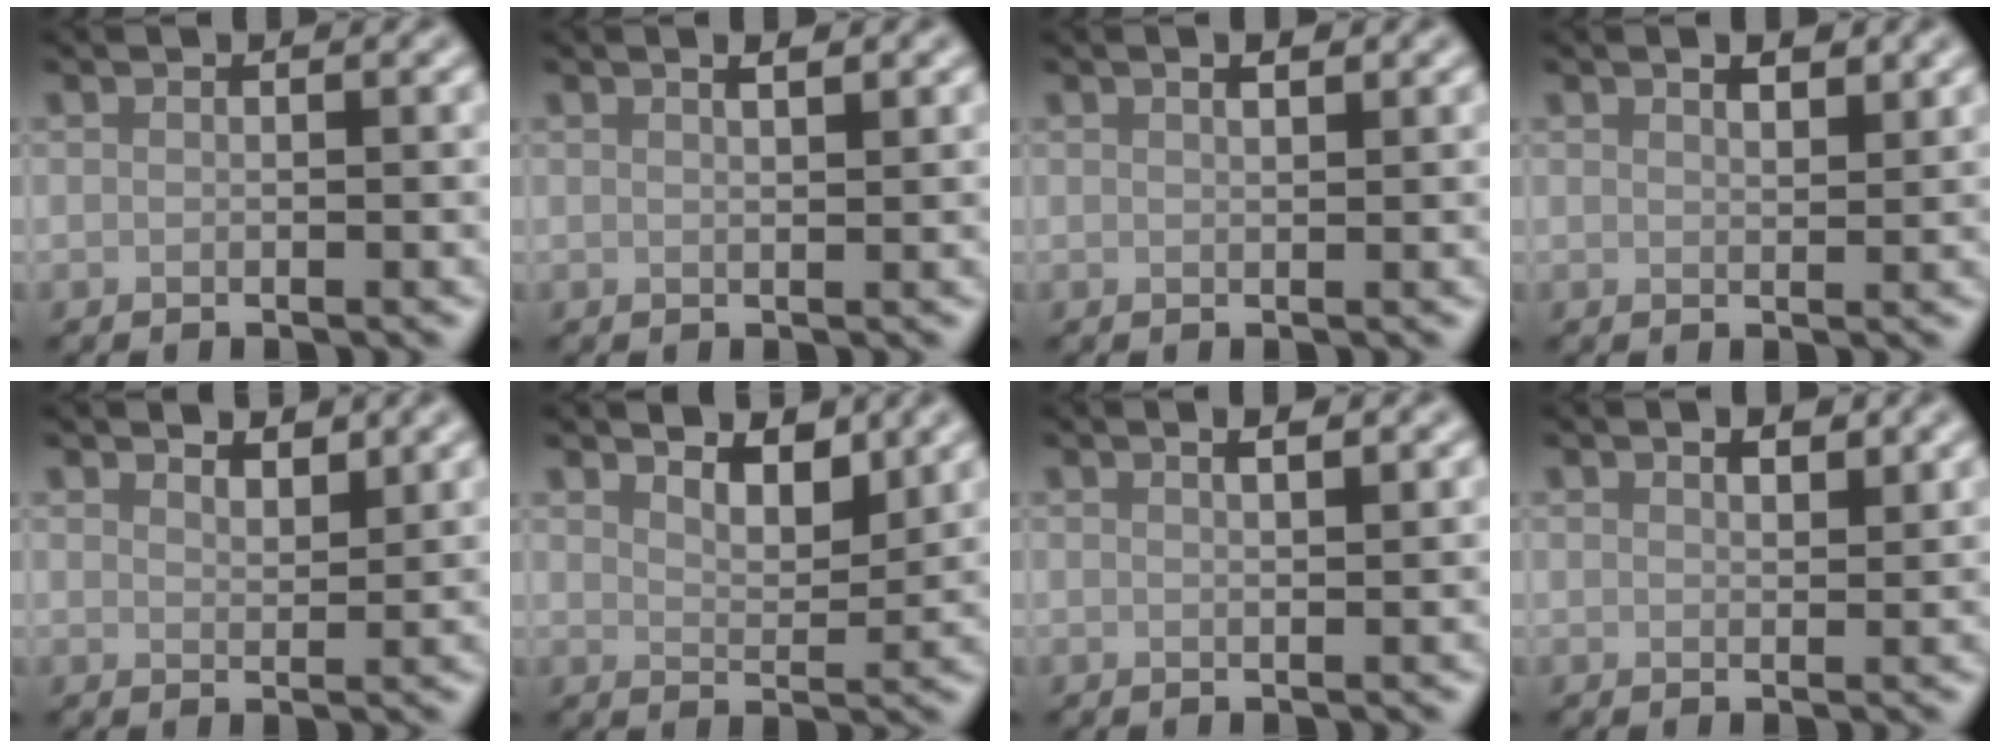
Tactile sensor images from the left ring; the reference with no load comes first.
{"total": 1.5, "force": [0.9, 0.4, 1.1], "torque": [-0.011, 0.003, 0.010]}
{"total": 1.1, "force": [0.7, 0.2, 0.7], "torque": [-0.012, 0.001, 0.013]}
{"total": 1.7, "force": [1.2, 0.5, 1.0], "torque": [-0.015, 0.001, 0.023]}
{"total": 2.1, "force": [2.0, 0.4, 0.6], "torque": [-0.008, 0.001, 0.031]}
{"total": 3.2, "force": [2.7, 0.9, 1.4], "torque": [-0.029, -0.005, 0.039]}
{"total": 1.8, "force": [1.1, 0.6, 1.4], "torque": [-0.009, 0.004, 0.006]}
{"total": 1.6, "force": [1.1, 0.6, 0.9], "torque": [-0.013, 0.000, 0.021]}